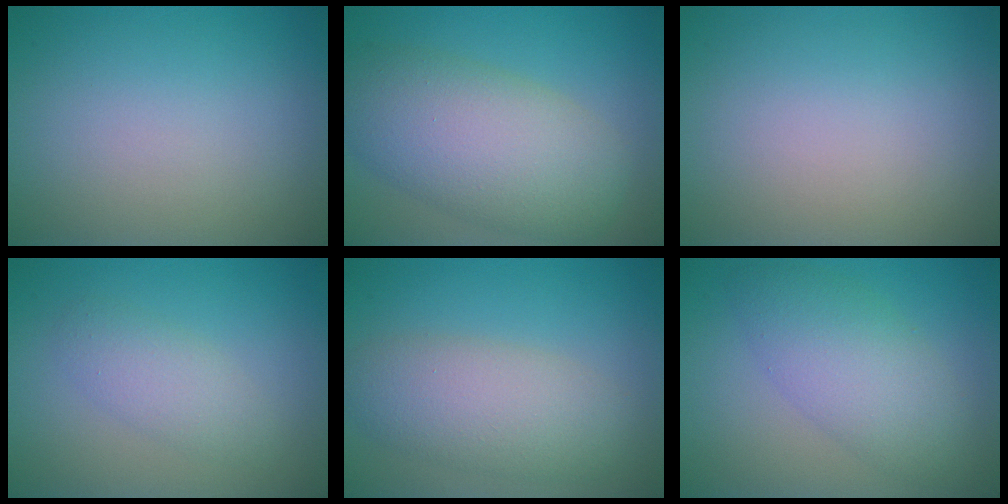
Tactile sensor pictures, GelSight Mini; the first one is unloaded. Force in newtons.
{"total": 8.8, "press": 8.8, "slide": 0.4}
{"total": 0.0}
{"total": 2.5, "press": 2.5, "slide": 0.1}
{"total": 5.3, "press": 5.3, "slide": 0.4}
{"total": 5.4, "press": 5.4, "slide": 0.2}